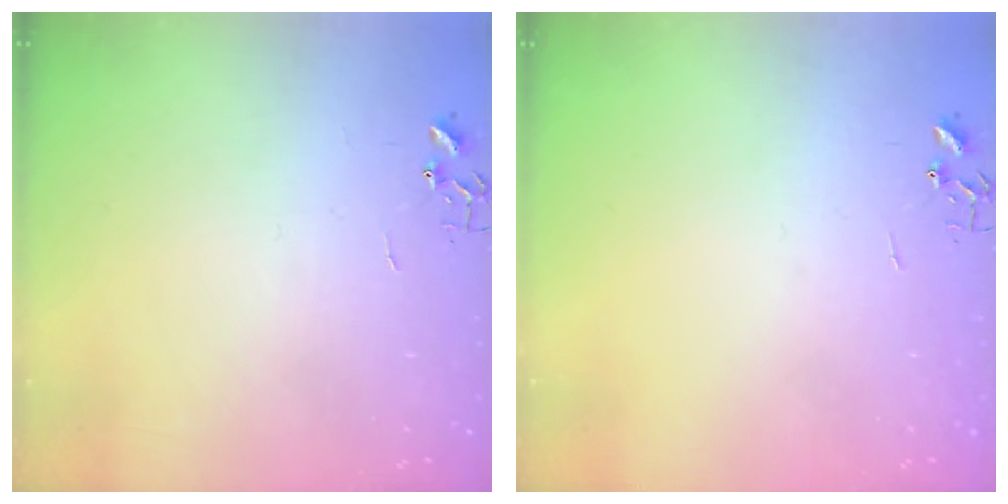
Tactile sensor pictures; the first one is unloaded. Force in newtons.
{"total": 0.0}